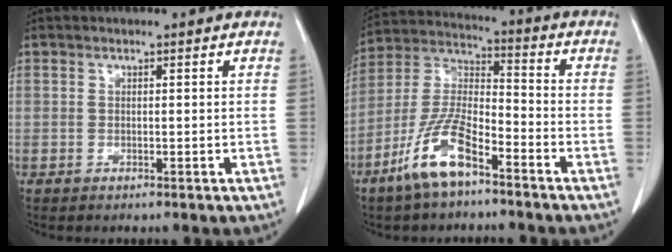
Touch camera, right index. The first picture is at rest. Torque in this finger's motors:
{"motor_torque": [0.98, -0.94, 0.29, 0.09]}